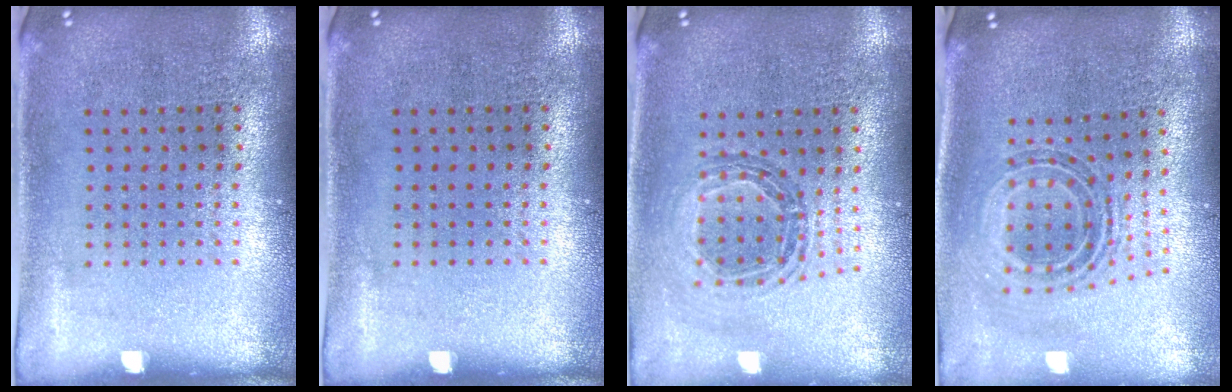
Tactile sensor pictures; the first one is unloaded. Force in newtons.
{"total": 0.0}
{"total": 0.8, "press": 0.8, "slide": 0.1}
{"total": 0.9, "press": 0.9, "slide": 0.4}